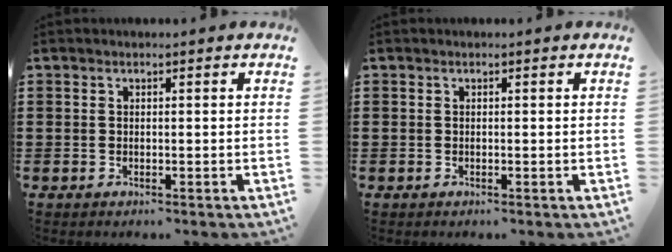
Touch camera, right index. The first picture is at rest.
{"total": 0.0}